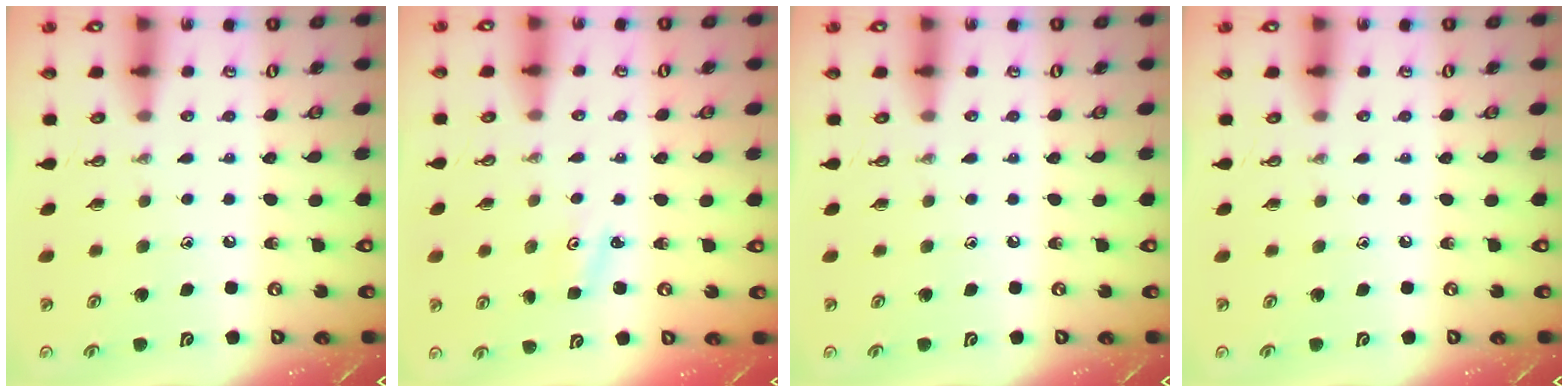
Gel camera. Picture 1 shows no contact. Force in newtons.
{"total": 2.1, "press": 2.1, "slide": 0.3}
{"total": 0.0}
{"total": 0.0}